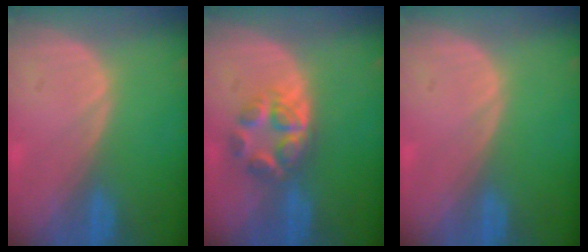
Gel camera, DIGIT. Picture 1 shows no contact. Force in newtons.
{"total": 5.5, "press": 5.2, "slide": 1.7}
{"total": 0.0}